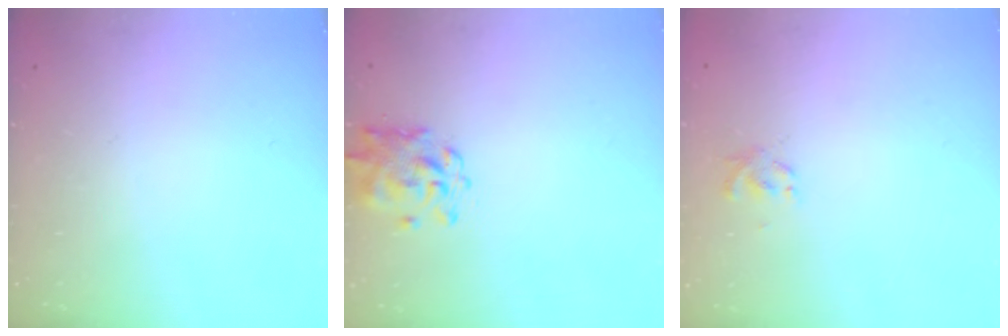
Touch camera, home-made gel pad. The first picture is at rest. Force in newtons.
{"total": 1.2, "press": 1.2, "slide": 0.1}
{"total": 2.1, "press": 1.9, "slide": 0.8}